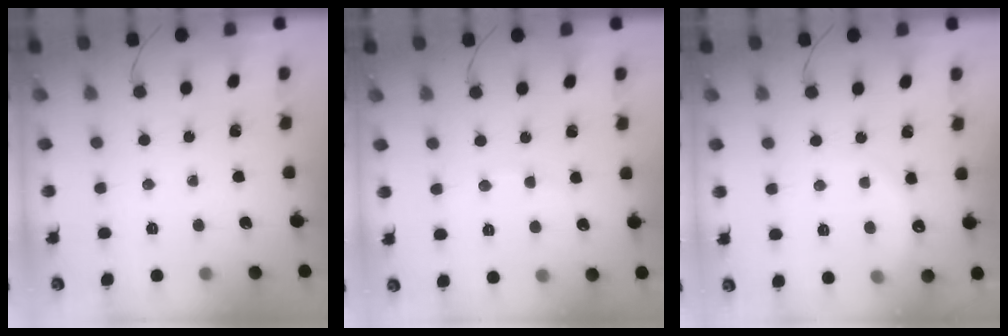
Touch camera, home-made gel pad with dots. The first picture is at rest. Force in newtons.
{"total": 5.0, "press": 4.8, "slide": 1.2}
{"total": 6.0, "press": 5.9, "slide": 1.3}